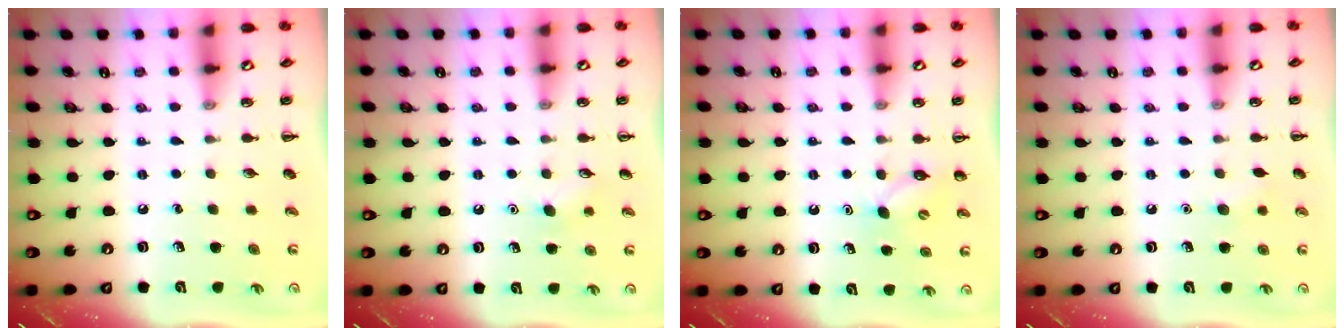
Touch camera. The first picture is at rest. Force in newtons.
{"total": 6.2, "press": 6.1, "slide": 1.4}
{"total": 4.4, "press": 4.2, "slide": 1.2}
{"total": 5.2, "press": 5.1, "slide": 1.2}